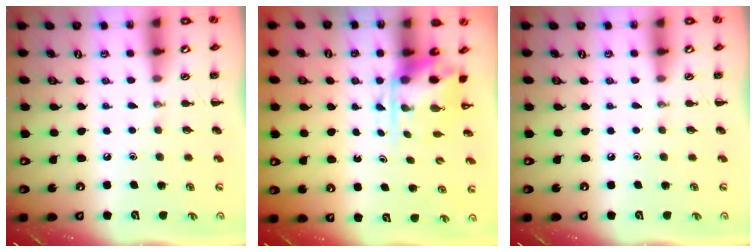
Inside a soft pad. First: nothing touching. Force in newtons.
{"total": 3.8, "press": 3.7, "slide": 0.9}
{"total": 0.0}